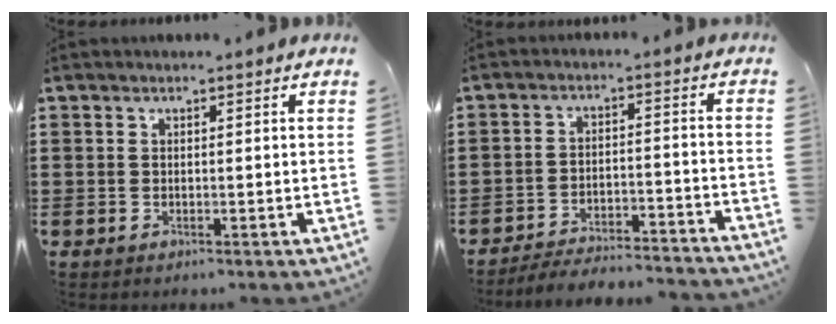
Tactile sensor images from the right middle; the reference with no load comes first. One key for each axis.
{"total": 4.1, "fx": -4.0, "fy": -0.4, "fz": 0.5, "tx": -0.007, "ty": 0.002, "tz": -0.082}